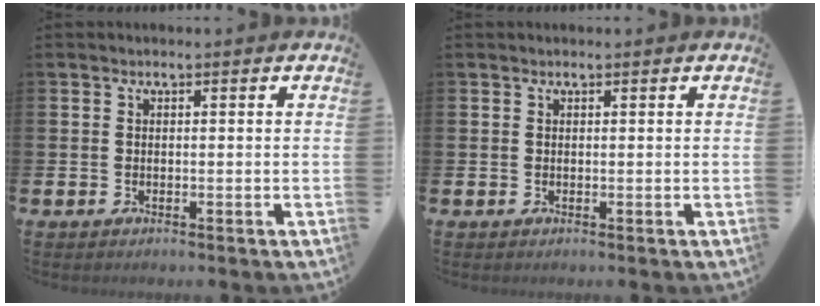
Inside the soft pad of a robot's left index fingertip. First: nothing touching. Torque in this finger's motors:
{"motor_torque": [-0.46, -1.67, -0.46, -0.04]}